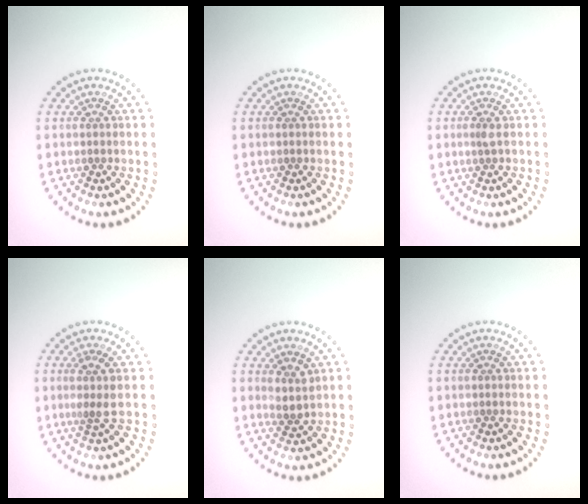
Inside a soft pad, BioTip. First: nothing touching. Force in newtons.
{"total": 0.0}
{"total": 0.8, "press": 0.5, "slide": 0.5}
{"total": 2.0, "press": 1.6, "slide": 1.2}
{"total": 2.0, "press": 1.5, "slide": 1.3}
{"total": 0.0}